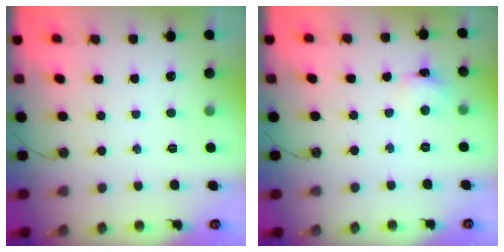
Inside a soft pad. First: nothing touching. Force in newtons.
{"total": 2.9, "press": 2.9, "slide": 0.2}